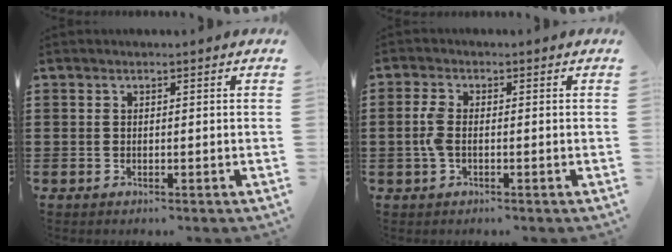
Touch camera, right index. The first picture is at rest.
{"total": 3.1, "force": [-0.5, 1.4, 2.8], "torque": [-0.073, -0.006, -0.015]}